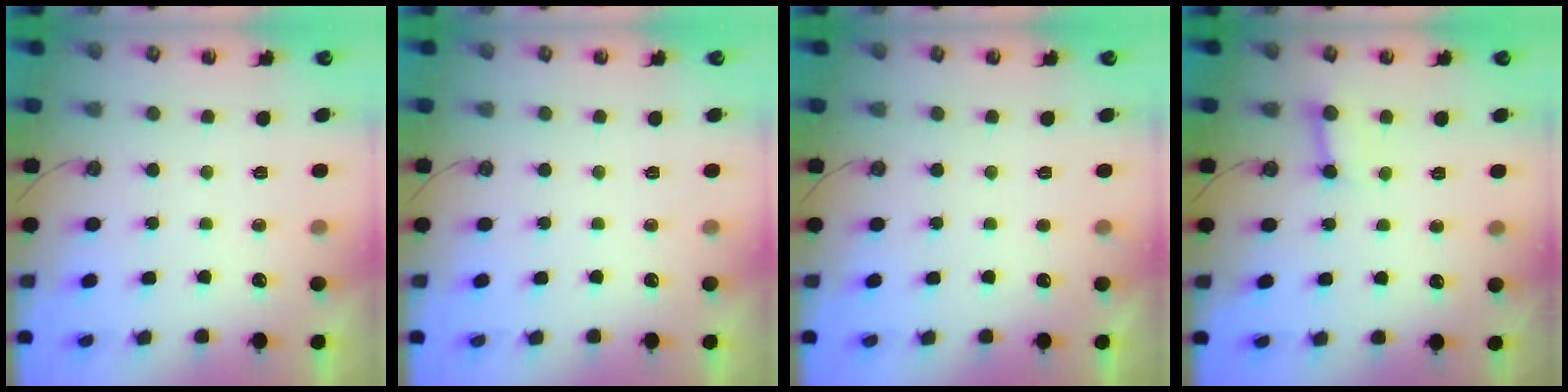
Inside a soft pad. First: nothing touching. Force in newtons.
{"total": 0.0}
{"total": 3.6, "press": 3.5, "slide": 0.3}
{"total": 3.4, "press": 3.4, "slide": 0.5}